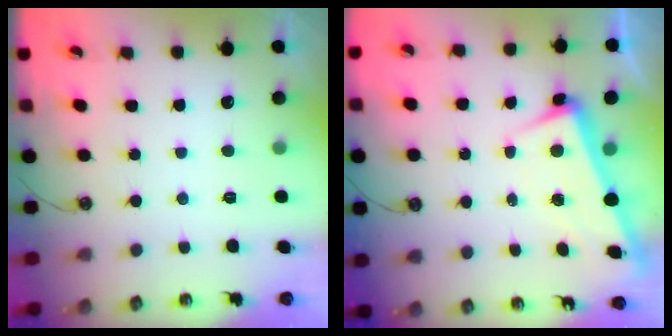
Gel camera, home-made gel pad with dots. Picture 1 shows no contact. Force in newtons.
{"total": 3.0, "press": 2.8, "slide": 0.8}